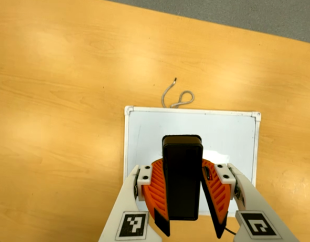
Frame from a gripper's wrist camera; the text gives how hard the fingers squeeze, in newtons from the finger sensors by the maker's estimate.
{"total": 10.0, "left": 9.1, "right": 10.9}